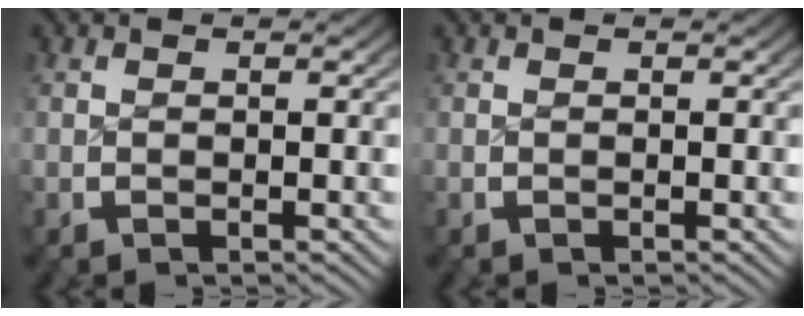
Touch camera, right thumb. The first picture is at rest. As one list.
[{"total": 0.0}]